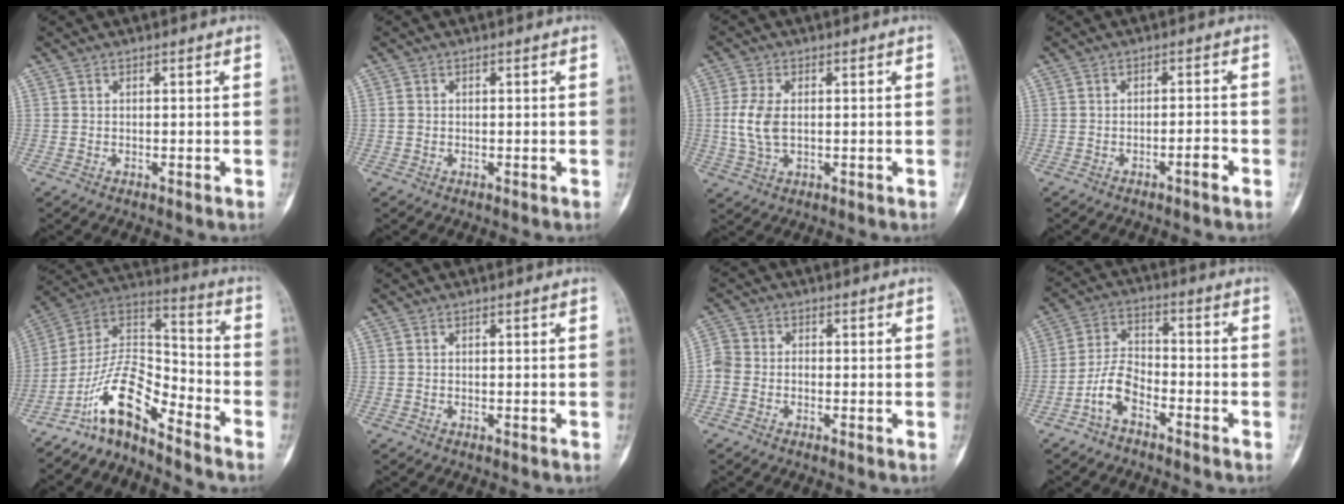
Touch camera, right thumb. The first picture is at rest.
{"total": 0.7, "force": [-0.1, 0.6, 0.3], "torque": [-0.005, 0.002, 0.000]}
{"total": 6.3, "force": [0.2, 3.6, 5.1], "torque": [-0.119, 0.001, 0.004]}
{"total": 2.7, "force": [-1.5, 0.4, 2.2], "torque": [-0.036, 0.012, -0.025]}
{"total": 12.8, "force": [-9.5, 4.1, 7.5], "torque": [-0.134, 0.104, -0.184]}
{"total": 0.0}
{"total": 3.8, "force": [-1.2, 3.1, 1.9], "torque": [-0.039, 0.008, -0.036]}
{"total": 6.8, "force": [-4.0, 3.2, 4.4], "torque": [-0.087, 0.038, -0.088]}